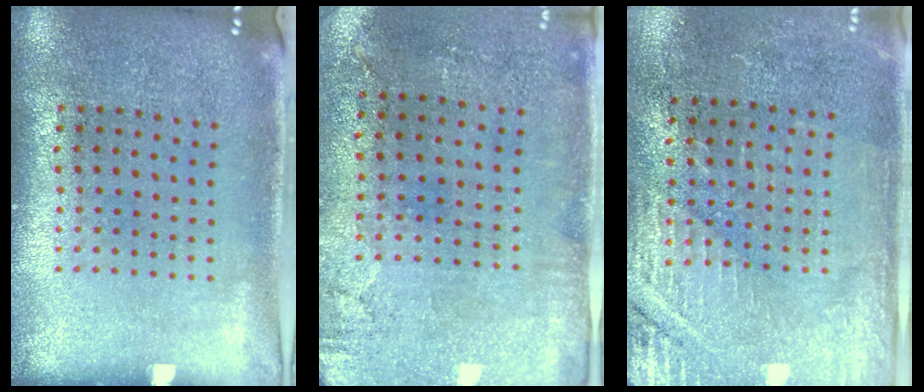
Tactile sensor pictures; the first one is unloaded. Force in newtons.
{"total": 2.9, "press": 2.4, "slide": 1.7}
{"total": 2.8, "press": 2.8, "slide": 0.5}